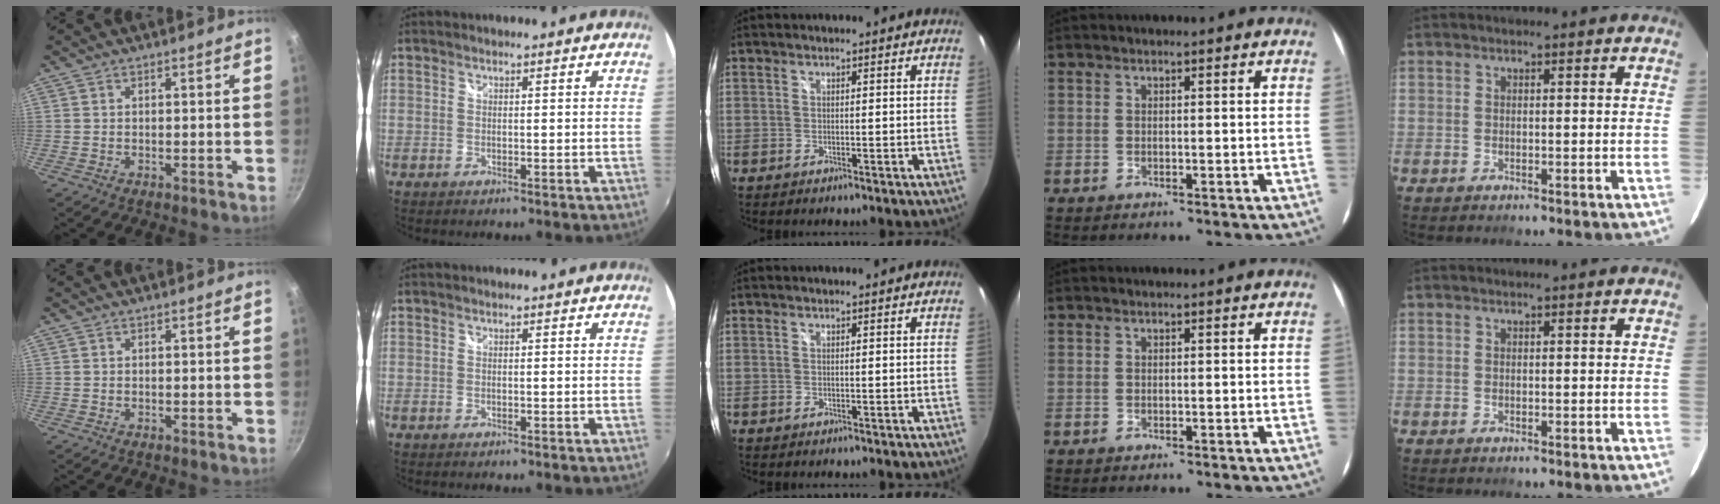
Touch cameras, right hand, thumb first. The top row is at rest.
{}